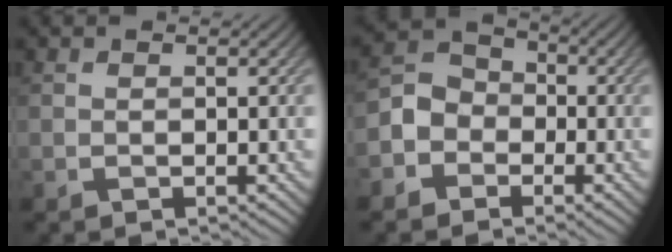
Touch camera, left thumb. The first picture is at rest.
{"total": 4.7, "force": [-2.1, 3.9, 1.4], "torque": [-0.032, 0.009, -0.060]}